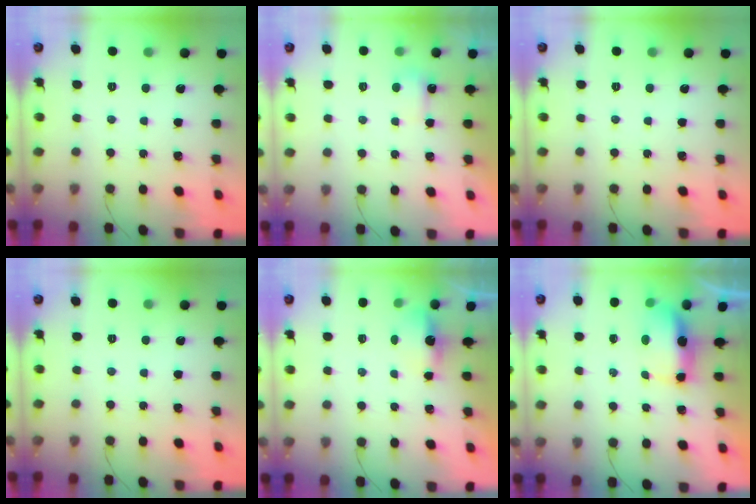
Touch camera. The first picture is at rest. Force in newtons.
{"total": 3.0, "press": 2.9, "slide": 0.8}
{"total": 0.0}
{"total": 0.0}
{"total": 6.4, "press": 4.0, "slide": 5.0}
{"total": 6.4, "press": 6.3, "slide": 0.7}